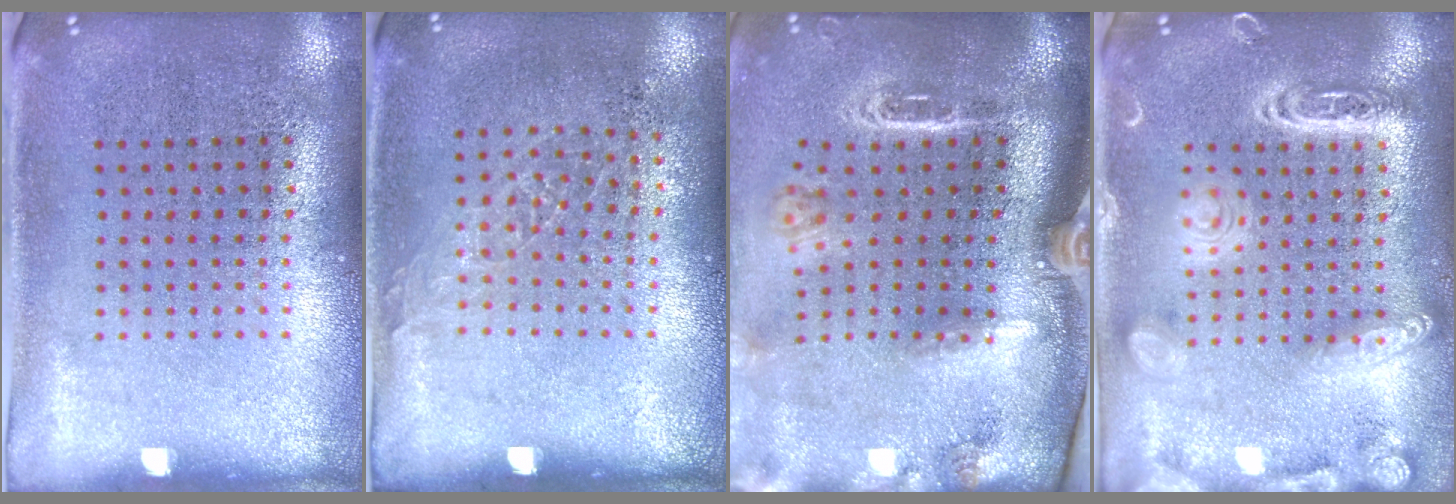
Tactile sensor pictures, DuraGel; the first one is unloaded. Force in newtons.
{"total": 0.8, "press": 0.8, "slide": 0.3}
{"total": 3.1, "press": 2.1, "slide": 2.3}
{"total": 4.1, "press": 4.1, "slide": 0.4}